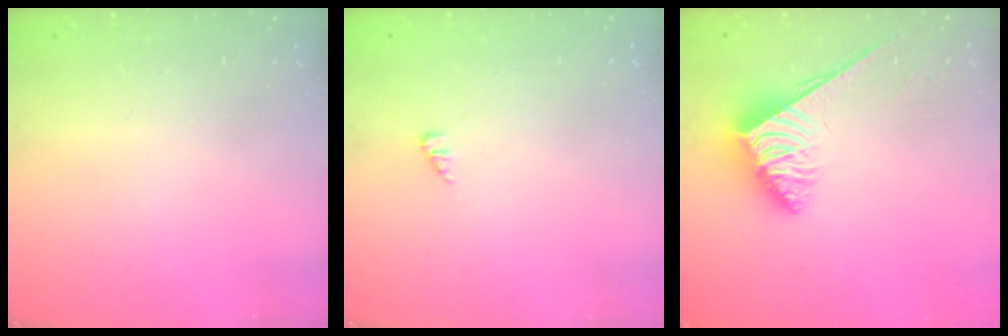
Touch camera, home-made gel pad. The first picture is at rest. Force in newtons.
{"total": 0.9, "press": 0.9, "slide": 0.2}
{"total": 3.7, "press": 3.6, "slide": 0.6}